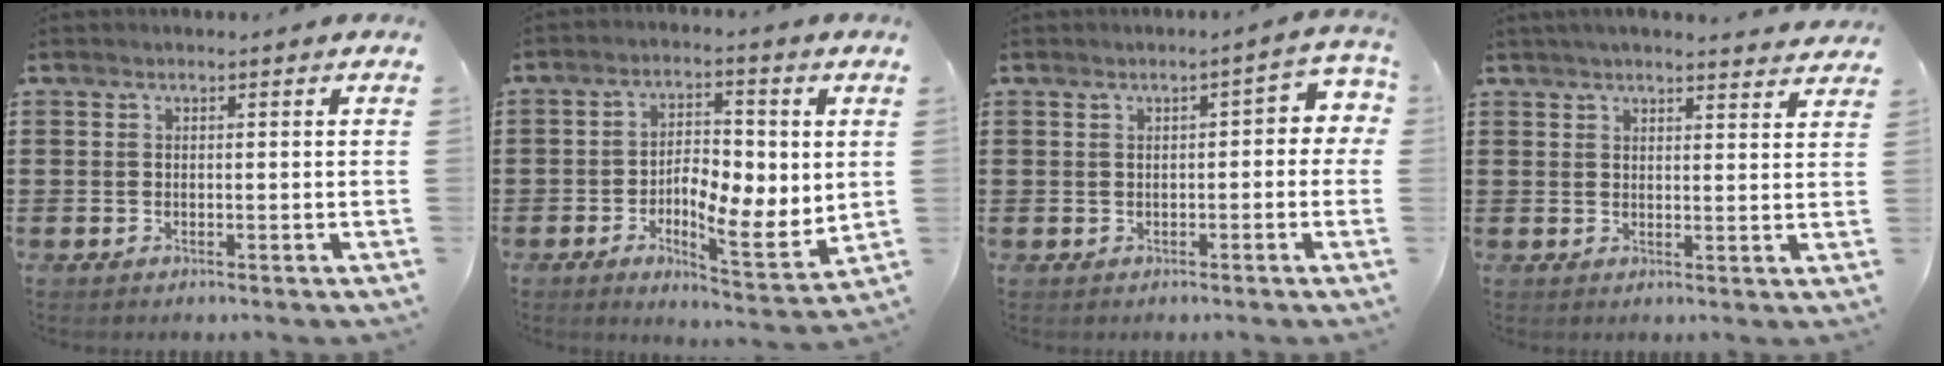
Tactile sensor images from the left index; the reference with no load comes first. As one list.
[{"total": 6.0, "force": [0.5, 2.9, 5.3], "torque": [-0.089, -0.020, 0.002]}, {"total": 3.0, "force": [0.0, 1.2, 2.7], "torque": [-0.037, 0.001, -0.008]}, {"total": 3.1, "force": [3.0, -0.1, 0.6], "torque": [-0.021, -0.009, 0.054]}]